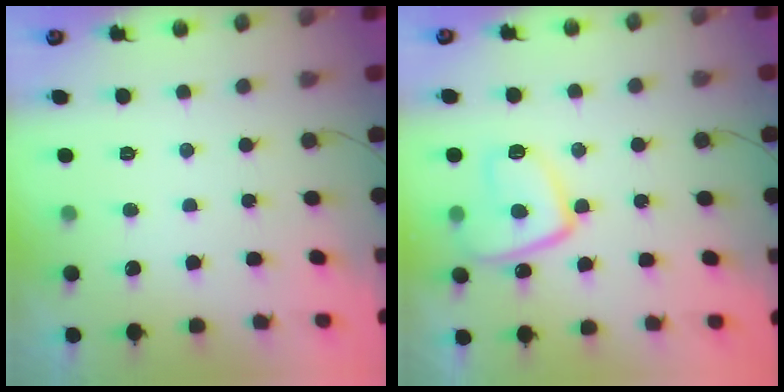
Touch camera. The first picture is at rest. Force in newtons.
{"total": 13.1, "press": 13.1, "slide": 1.2}